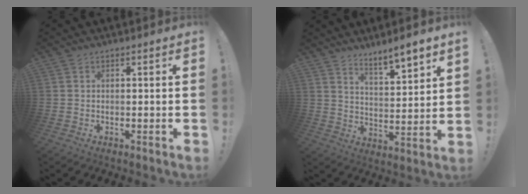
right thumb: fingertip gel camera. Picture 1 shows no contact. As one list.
[{"total": 7.2, "force": [6.5, 0.2, 3.1], "torque": [-0.049, -0.059, 0.112]}]